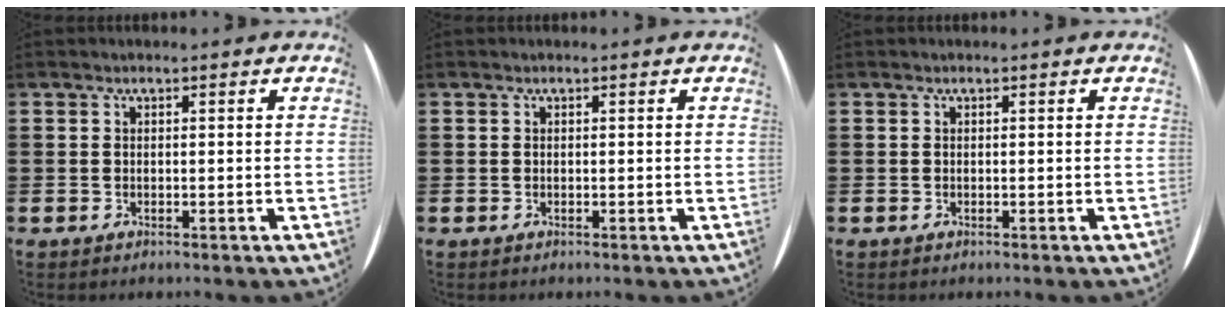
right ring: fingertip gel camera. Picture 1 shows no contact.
{"total": 0.0}
{"total": 0.0}